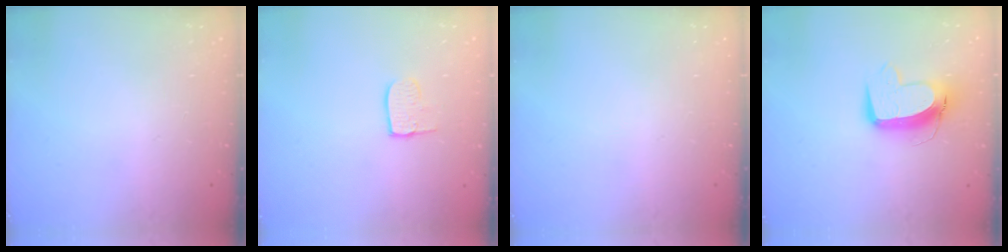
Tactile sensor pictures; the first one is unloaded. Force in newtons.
{"total": 7.7, "press": 7.7, "slide": 0.6}
{"total": 0.0}
{"total": 12.1, "press": 12.0, "slide": 1.4}